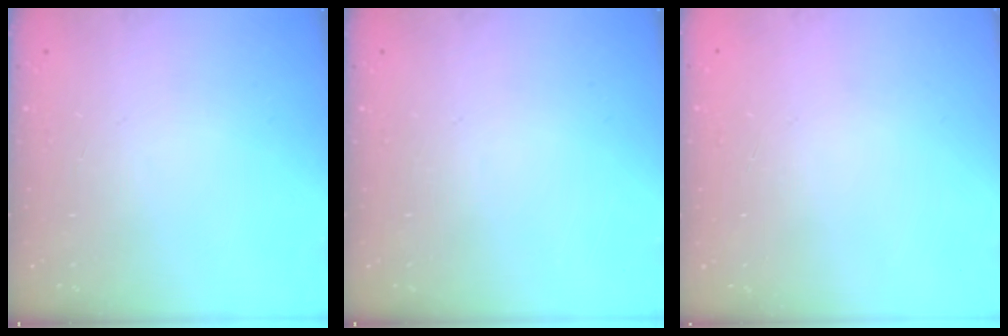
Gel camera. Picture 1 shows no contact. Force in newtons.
{"total": 0.0}
{"total": 0.0}